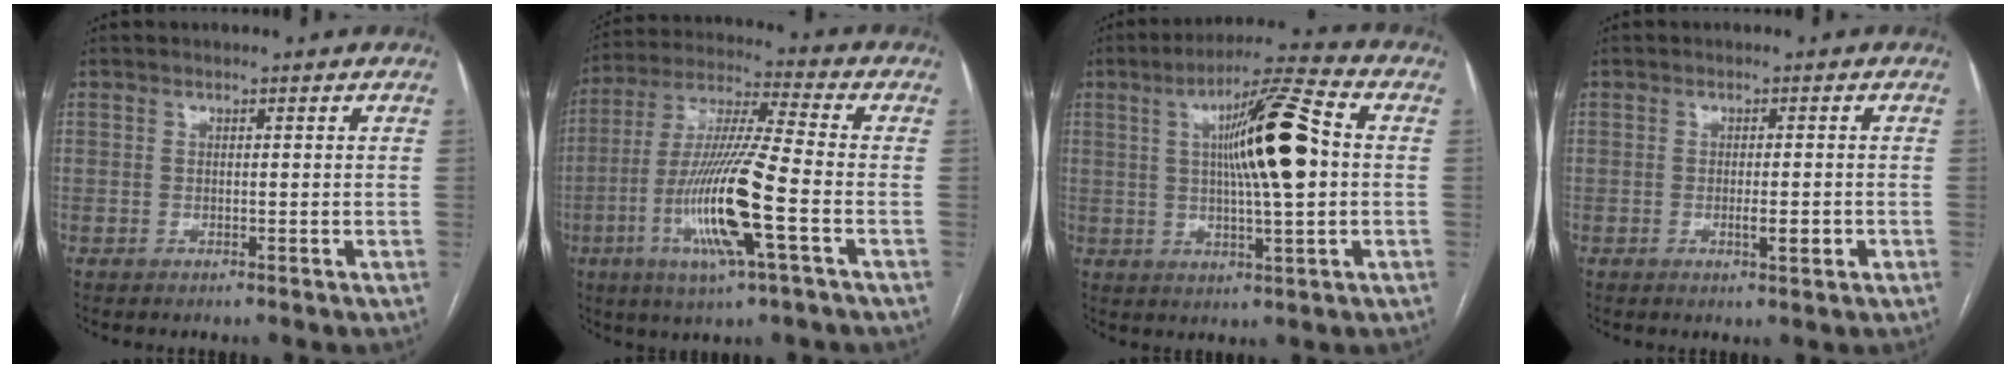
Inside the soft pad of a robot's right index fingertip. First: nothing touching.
{"total": 15.8, "force": [-4.9, 0.4, 15.0], "torque": [-0.308, -0.012, -0.095]}
{"total": 13.3, "force": [1.6, 1.0, 13.2], "torque": [-0.220, 0.016, 0.024]}
{"total": 2.7, "force": [-0.9, 0.5, 2.5], "torque": [-0.044, -0.002, -0.010]}